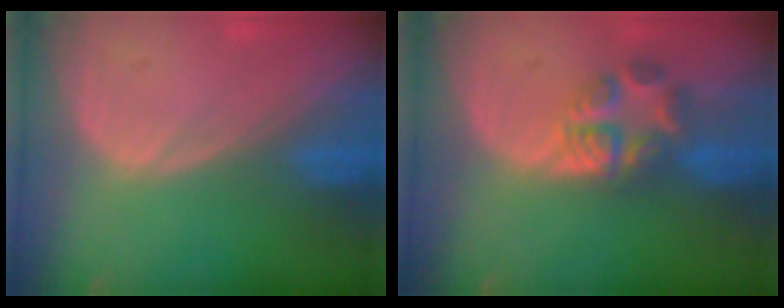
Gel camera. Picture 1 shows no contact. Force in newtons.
{"total": 5.6, "press": 5.5, "slide": 1.0}